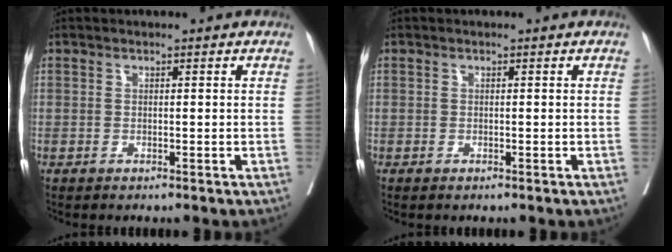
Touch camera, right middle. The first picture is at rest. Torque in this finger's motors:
{"motor_torque": [-0.17, 0.04, 0.05, 0.01]}